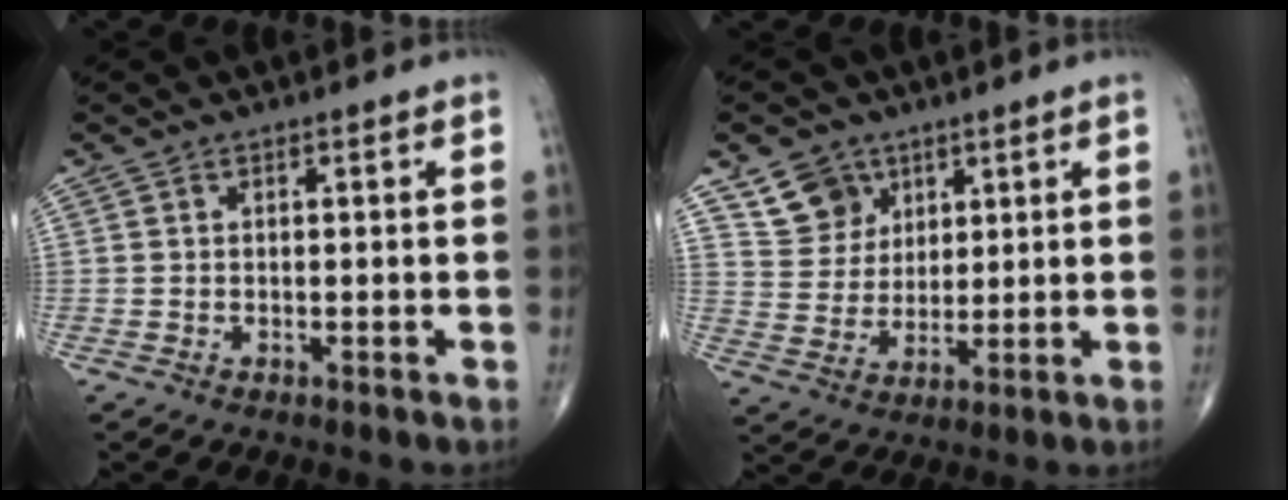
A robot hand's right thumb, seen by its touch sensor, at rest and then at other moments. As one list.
[{"total": 8.0, "force": [4.8, 6.1, 1.7], "torque": [0.000, -0.032, 0.096]}]